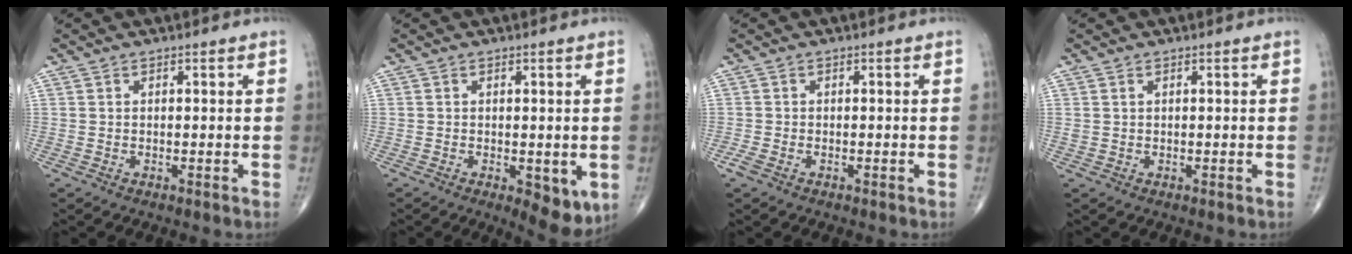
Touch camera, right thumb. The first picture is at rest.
{"total": 6.8, "force": [-1.8, 3.0, 5.8], "torque": [-0.066, -0.015, -0.017]}
{"total": 1.6, "force": [-0.9, 0.8, 1.0], "torque": [-0.033, -0.003, -0.018]}
{"total": 0.0}